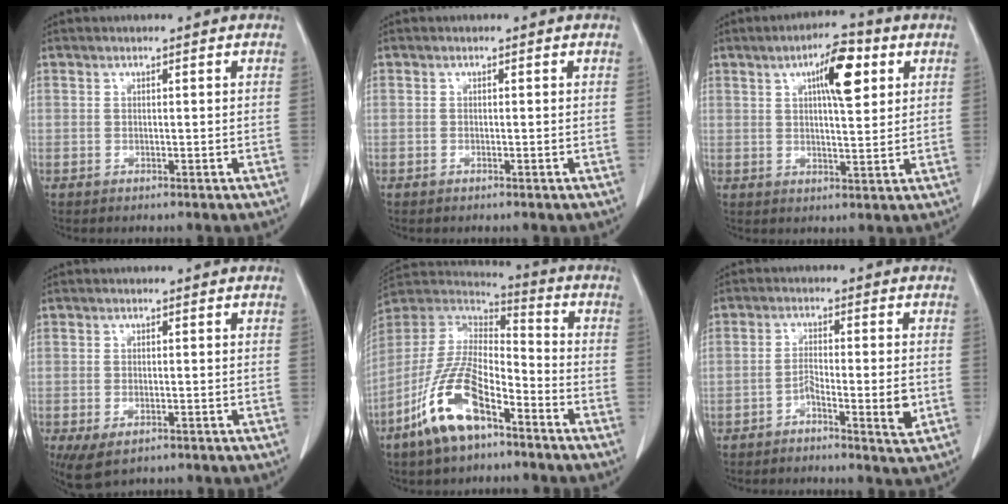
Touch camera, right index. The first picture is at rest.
{"total": 0.0}
{"total": 8.3, "force": [3.2, 2.0, 7.4], "torque": [-0.120, 0.011, 0.051]}
{"total": 5.2, "force": [-3.0, 2.4, 3.5], "torque": [-0.063, -0.013, -0.044]}
{"total": 14.7, "force": [-8.3, 5.0, 11.0], "torque": [-0.231, -0.005, -0.157]}
{"total": 5.0, "force": [-1.9, 0.8, 4.6], "torque": [-0.075, 0.001, -0.031]}